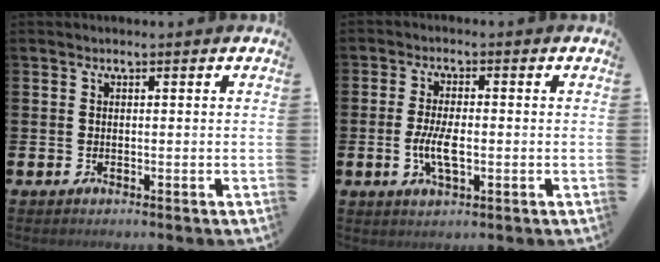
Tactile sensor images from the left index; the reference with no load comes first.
{"total": 4.7, "force": [-0.8, 1.8, 4.3], "torque": [-0.078, -0.001, -0.017]}